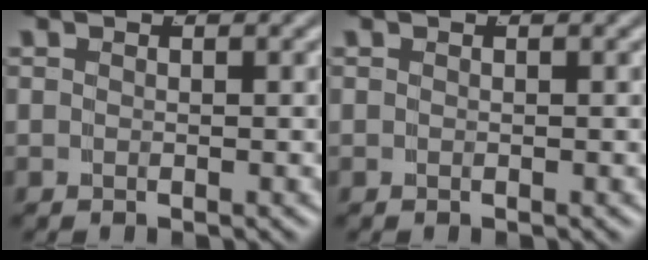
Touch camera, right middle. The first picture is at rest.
{"total": 0.0}